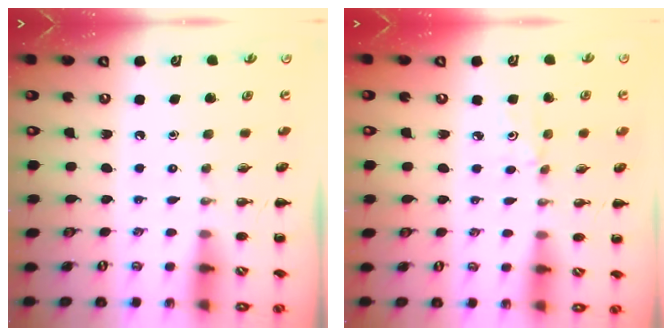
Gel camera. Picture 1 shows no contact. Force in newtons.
{"total": 3.2, "press": 3.0, "slide": 1.0}